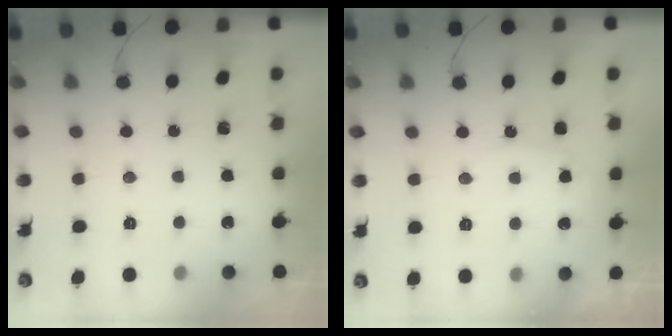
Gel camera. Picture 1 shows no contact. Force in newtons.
{"total": 6.7, "press": 6.7, "slide": 0.6}